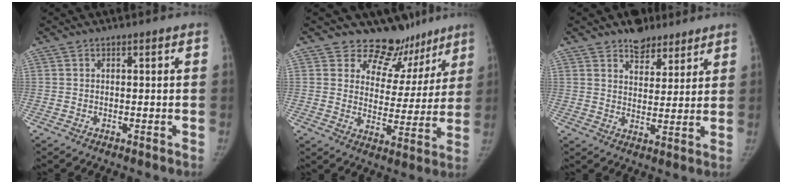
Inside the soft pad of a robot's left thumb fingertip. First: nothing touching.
{"total": 12.5, "force": [10.0, 7.3, 1.9], "torque": [0.026, -0.072, 0.127]}
{"total": 7.5, "force": [5.7, 4.3, 2.4], "torque": [-0.004, -0.034, 0.090]}